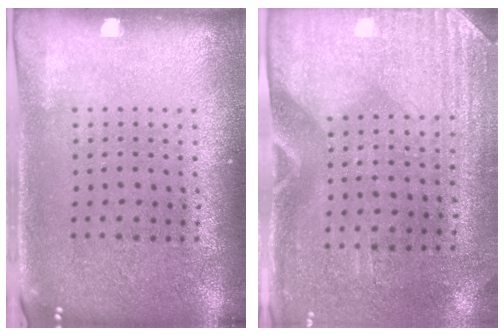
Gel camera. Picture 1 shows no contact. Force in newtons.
{"total": 3.0, "press": 2.6, "slide": 1.5}